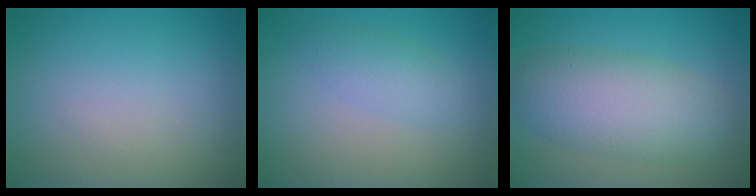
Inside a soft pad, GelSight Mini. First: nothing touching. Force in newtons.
{"total": 2.1, "press": 2.1, "slide": 0.1}
{"total": 6.4, "press": 6.4, "slide": 0.5}